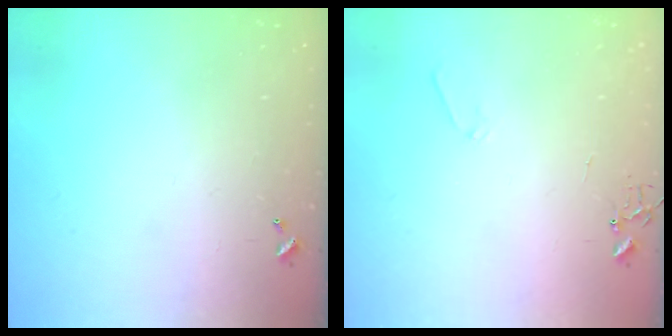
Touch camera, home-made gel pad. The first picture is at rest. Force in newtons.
{"total": 5.9, "press": 5.9, "slide": 0.4}